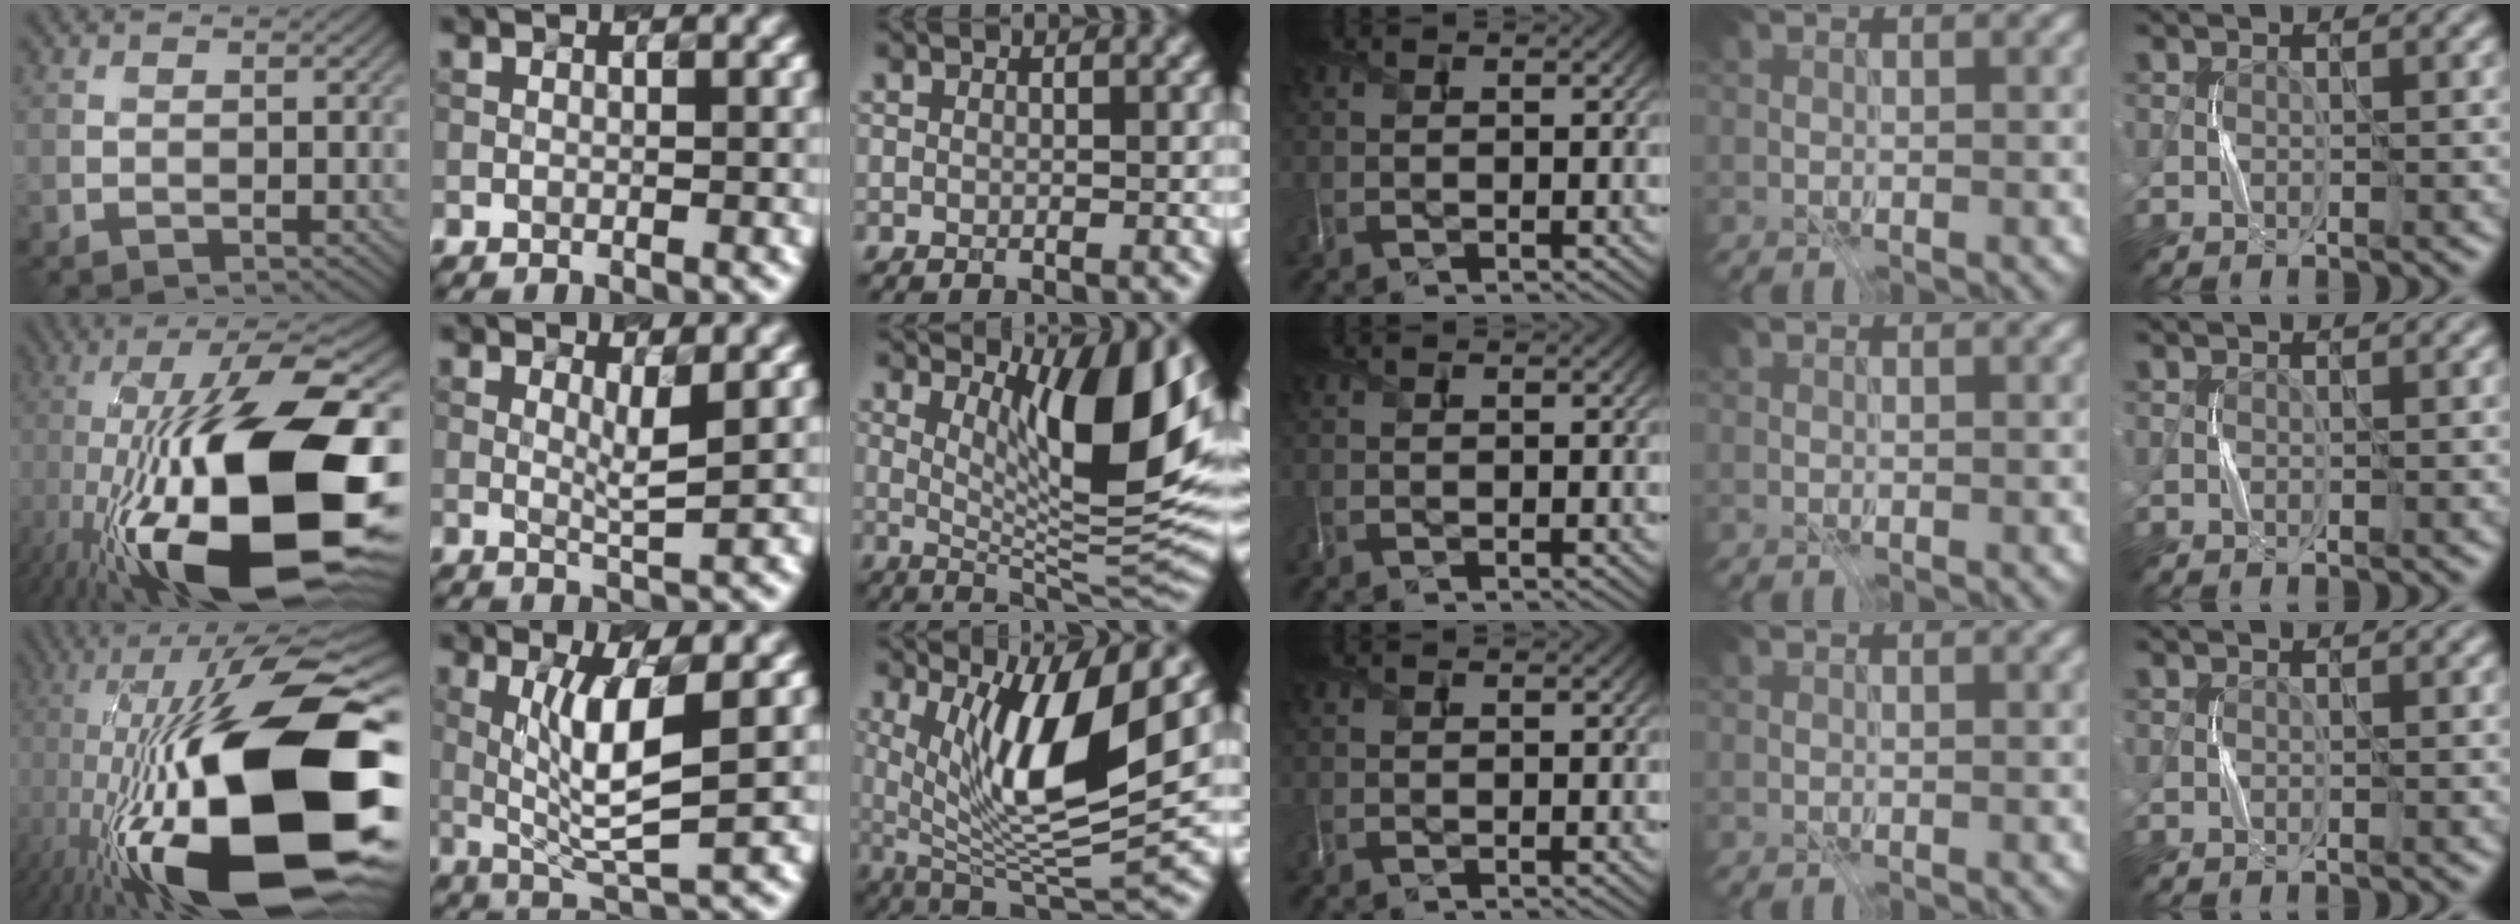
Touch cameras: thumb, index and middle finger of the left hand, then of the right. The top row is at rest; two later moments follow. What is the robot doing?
{"motion": "press", "object": "grip strengthener"}